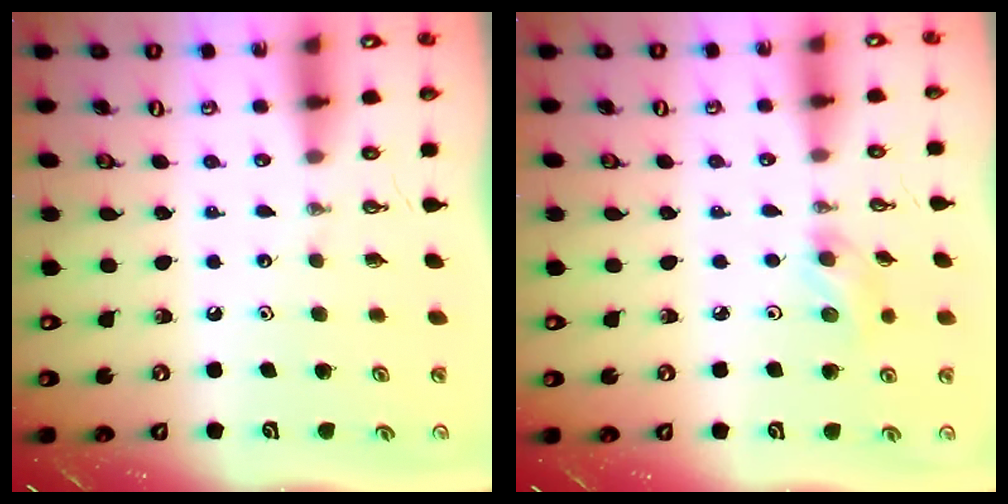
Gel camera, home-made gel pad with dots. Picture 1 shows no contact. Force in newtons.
{"total": 4.6, "press": 4.6, "slide": 0.4}